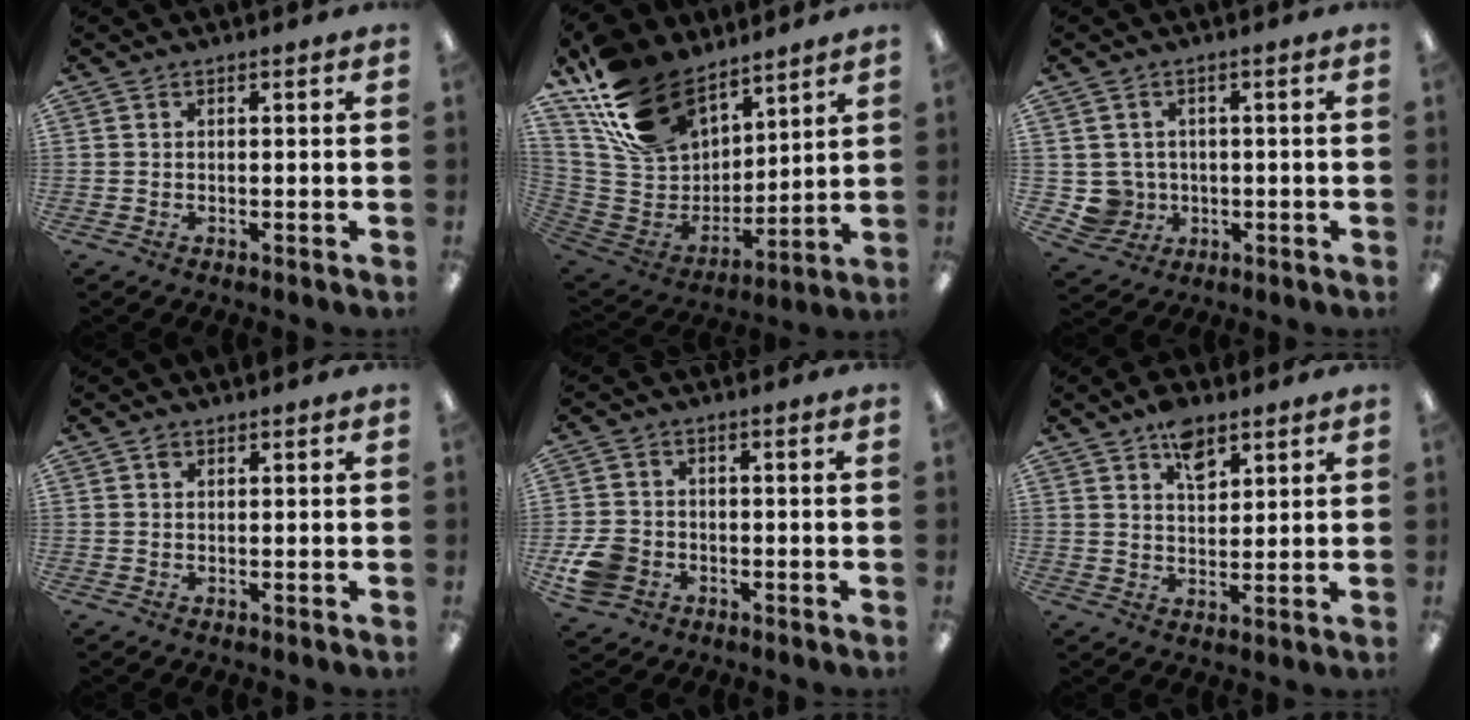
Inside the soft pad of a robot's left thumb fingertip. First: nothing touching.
{"total": 21.3, "force": [15.2, 11.8, 9.2], "torque": [-0.194, -0.078, 0.290]}
{"total": 4.9, "force": [0.3, 4.9, 0.5], "torque": [-0.025, 0.004, 0.009]}
{"total": 1.0, "force": [0.6, 0.7, 0.5], "torque": [-0.011, 0.002, 0.011]}
{"total": 6.7, "force": [-2.5, 5.4, 3.1], "torque": [-0.066, 0.012, -0.047]}
{"total": 7.1, "force": [4.6, 3.9, 3.8], "torque": [-0.047, -0.022, 0.078]}